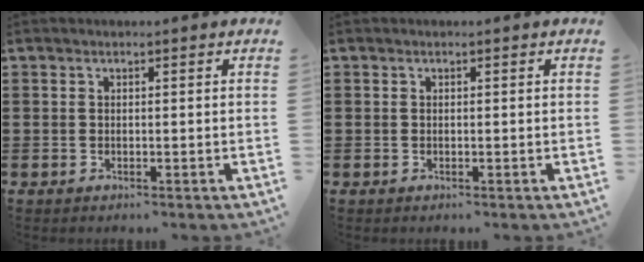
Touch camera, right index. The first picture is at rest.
{"total": 0.0}